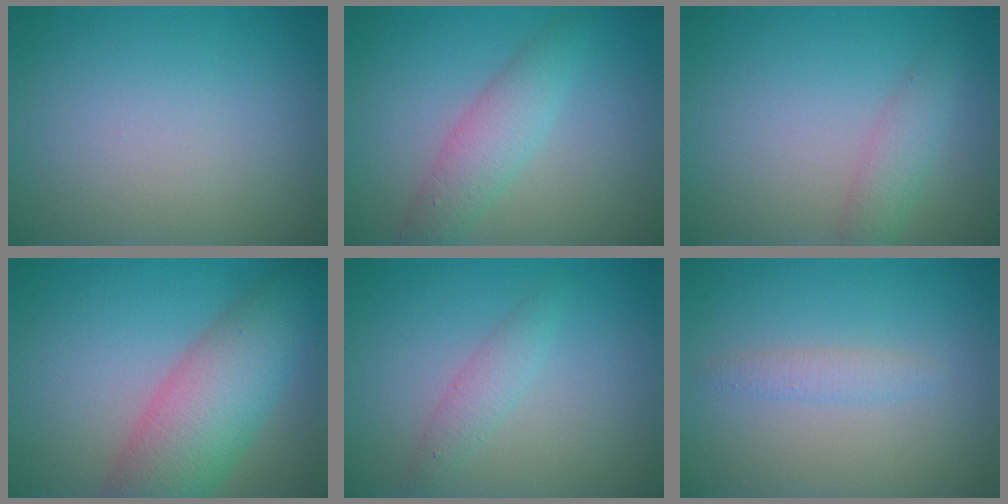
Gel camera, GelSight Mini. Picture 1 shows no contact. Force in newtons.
{"total": 3.4, "press": 3.4, "slide": 0.1}
{"total": 2.2, "press": 2.2, "slide": 0.1}
{"total": 8.1, "press": 8.1, "slide": 0.0}
{"total": 1.8, "press": 1.8, "slide": 0.0}
{"total": 1.3, "press": 1.3, "slide": 0.0}